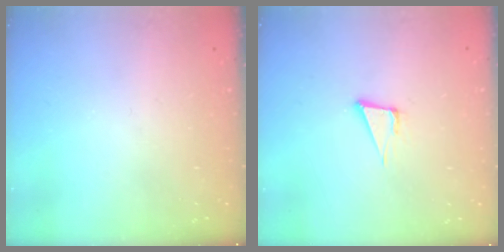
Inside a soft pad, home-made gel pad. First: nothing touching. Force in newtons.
{"total": 5.1, "press": 4.3, "slide": 2.8}